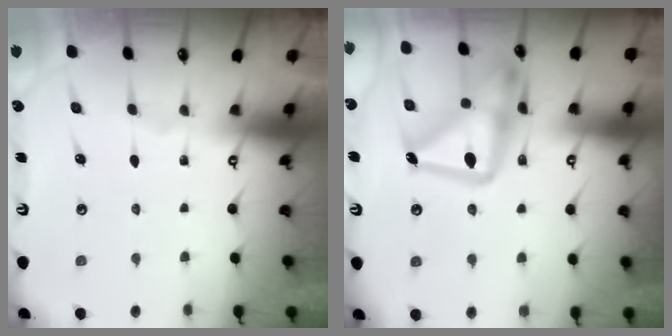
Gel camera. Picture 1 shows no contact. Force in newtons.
{"total": 22.3, "press": 22.3, "slide": 1.6}